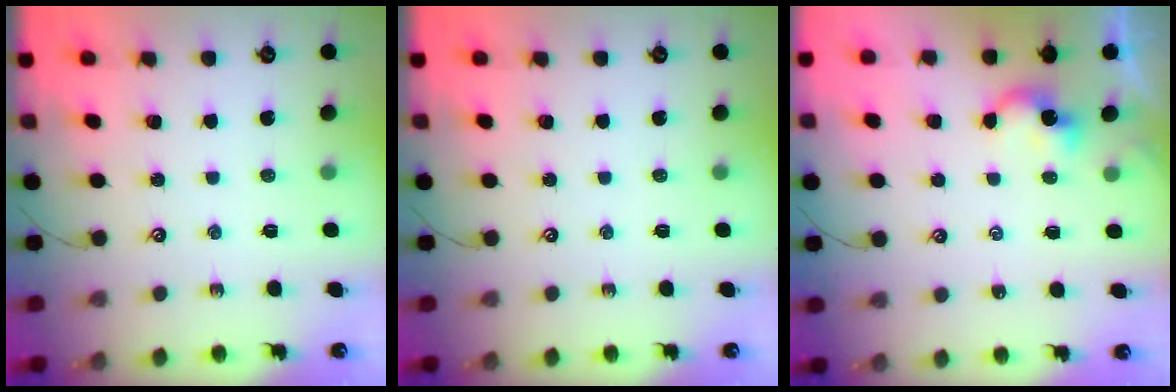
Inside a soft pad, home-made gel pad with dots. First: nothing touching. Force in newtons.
{"total": 0.0}
{"total": 0.9, "press": 0.8, "slide": 0.4}